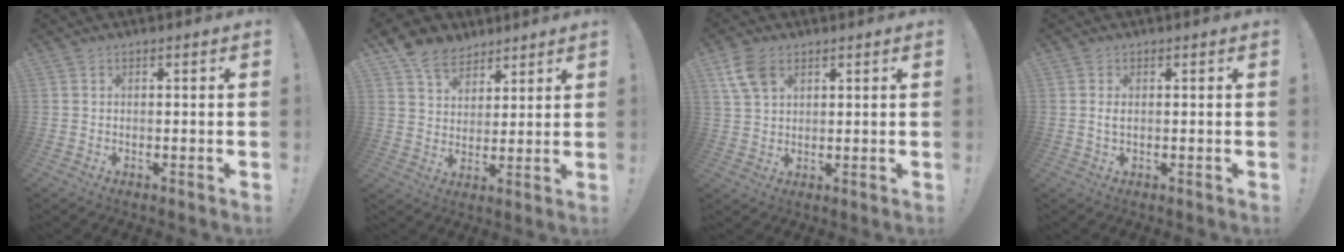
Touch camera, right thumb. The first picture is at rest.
{"total": 9.9, "force": [7.0, 6.5, 2.7], "torque": [-0.050, -0.039, 0.139]}
{"total": 7.7, "force": [3.8, 4.9, 4.5], "torque": [-0.079, -0.004, 0.078]}
{"total": 1.7, "force": [0.3, 0.6, 1.6], "torque": [-0.028, 0.002, 0.003]}